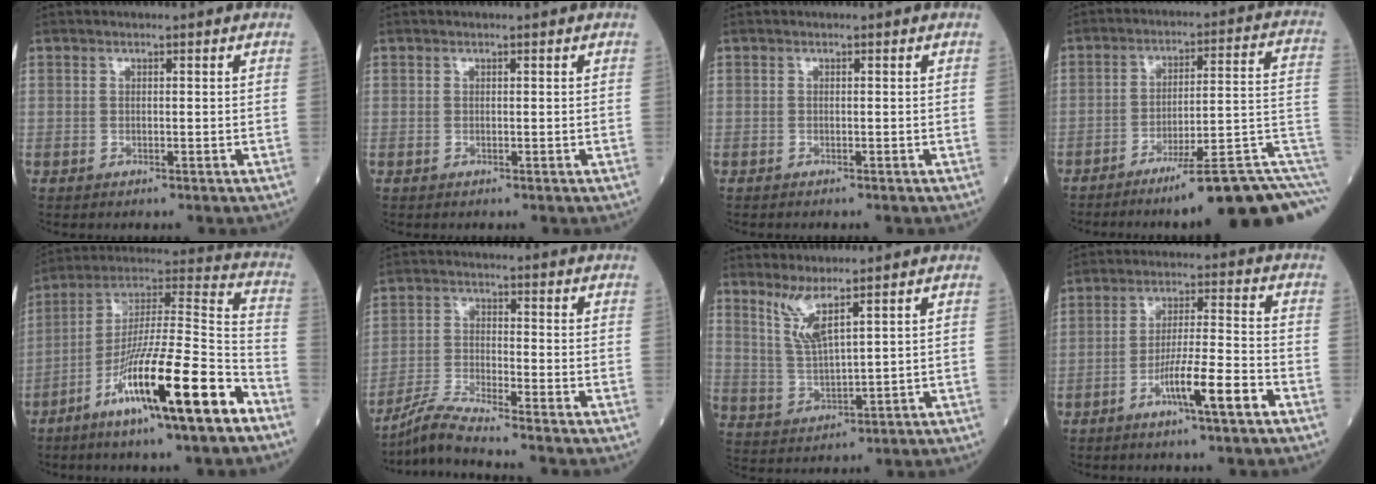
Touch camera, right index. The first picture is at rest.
{"total": 0.0}
{"total": 0.5, "force": [-0.5, 0.1, 0.1], "torque": [0.003, -0.001, -0.009]}
{"total": 16.7, "force": [-11.0, -0.1, 12.6], "torque": [-0.099, 0.039, -0.161]}
{"total": 20.5, "force": [-10.6, 1.0, 17.6], "torque": [-0.311, -0.030, -0.186]}
{"total": 6.4, "force": [-5.9, -1.6, 2.0], "torque": [-0.048, -0.022, -0.114]}
{"total": 5.6, "force": [3.7, 0.2, 4.2], "torque": [-0.090, -0.014, 0.081]}
{"total": 8.8, "force": [-4.5, 0.1, 7.6], "torque": [-0.135, 0.001, -0.079]}